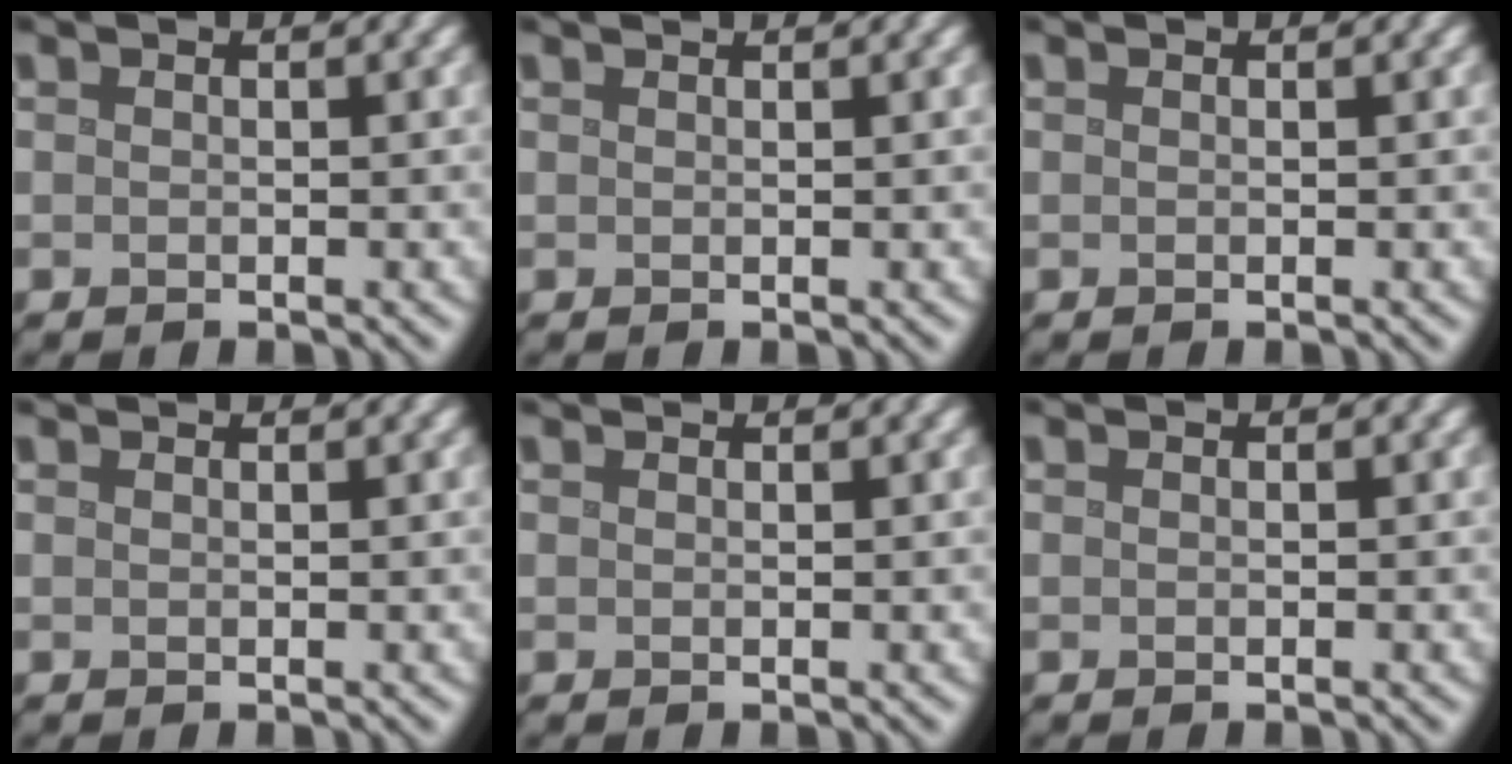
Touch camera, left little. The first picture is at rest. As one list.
[{"total": 1.0, "force": [0.8, 0.2, 0.4], "torque": [-0.005, -0.003, 0.003]}, {"total": 0.0}, {"total": 1.3, "force": [1.2, 0.2, 0.4], "torque": [-0.009, -0.002, 0.009]}, {"total": 1.3, "force": [1.3, 0.1, 0.3], "torque": [-0.011, -0.001, 0.011]}, {"total": 0.0}]